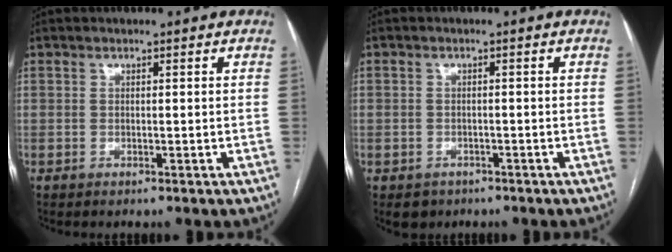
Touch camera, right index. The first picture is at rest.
{"total": 3.1, "force": [-1.6, 2.6, 0.3], "torque": [0.002, 0.008, -0.018]}